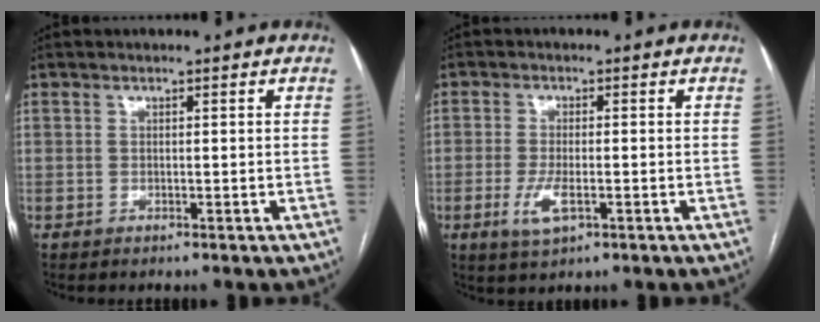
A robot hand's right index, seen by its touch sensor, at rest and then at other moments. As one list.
[{"total": 4.4, "force": [-1.5, 1.5, 3.9], "torque": [-0.083, -0.006, -0.022]}]